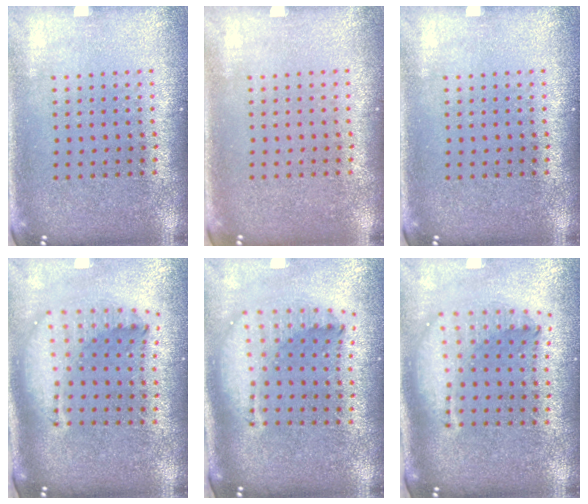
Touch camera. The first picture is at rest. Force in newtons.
{"total": 0.0}
{"total": 0.0}
{"total": 2.3, "press": 1.7, "slide": 1.5}
{"total": 2.3, "press": 1.7, "slide": 1.5}
{"total": 2.3, "press": 1.7, "slide": 1.5}